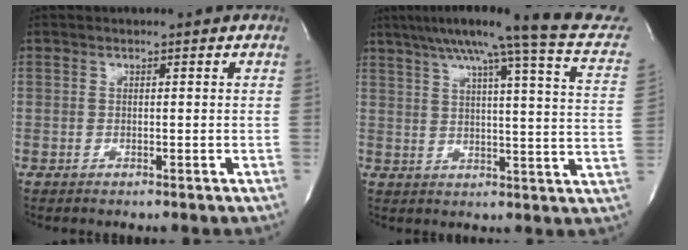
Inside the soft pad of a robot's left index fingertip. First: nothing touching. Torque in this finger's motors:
{"motor_torque": [0.72, -0.89, 0.44, 0.13]}